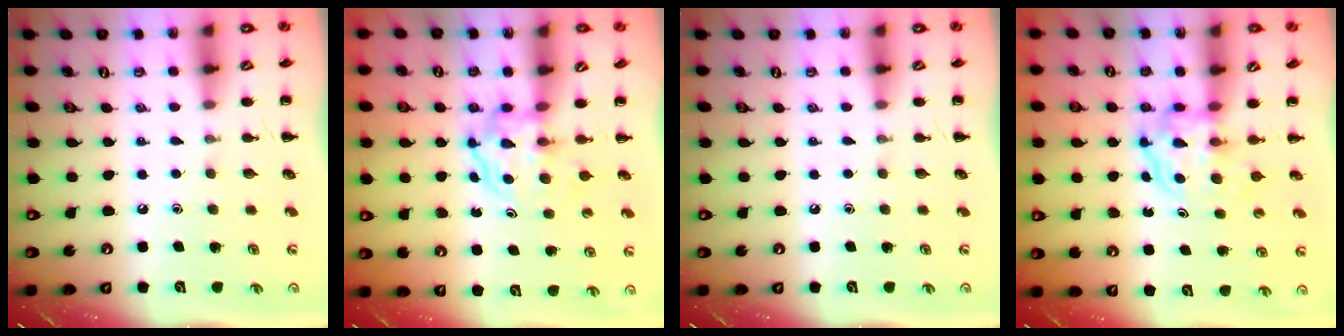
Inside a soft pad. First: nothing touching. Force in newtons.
{"total": 3.8, "press": 3.8, "slide": 0.4}
{"total": 0.0}
{"total": 3.7, "press": 3.7, "slide": 0.2}